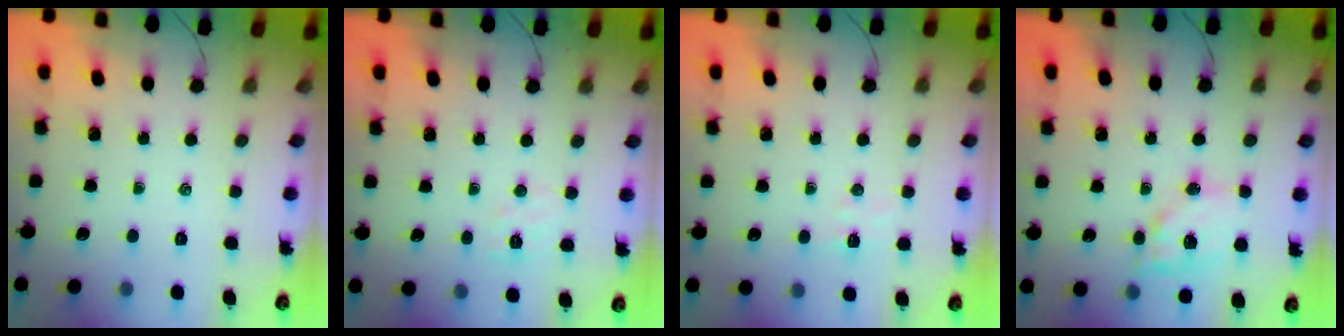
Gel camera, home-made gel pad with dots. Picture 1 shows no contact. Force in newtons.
{"total": 4.5, "press": 4.4, "slide": 1.1}
{"total": 5.1, "press": 5.0, "slide": 1.2}
{"total": 13.2, "press": 13.0, "slide": 2.3}